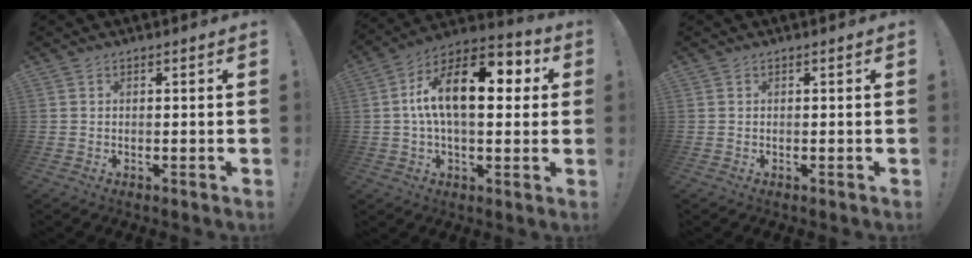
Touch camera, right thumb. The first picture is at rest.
{"total": 17.8, "force": [3.2, 8.4, 15.4], "torque": [-0.258, -0.002, 0.043]}
{"total": 0.0}